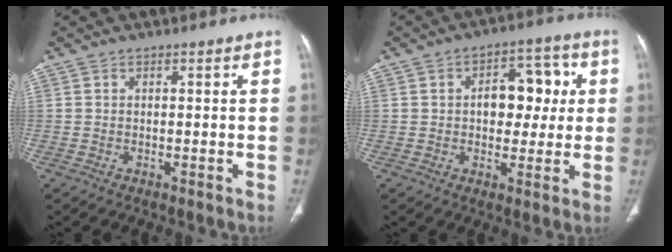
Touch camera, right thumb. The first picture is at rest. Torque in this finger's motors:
{"motor_torque": [0.81, 0.67, 0.64, -0.20, 0.01]}